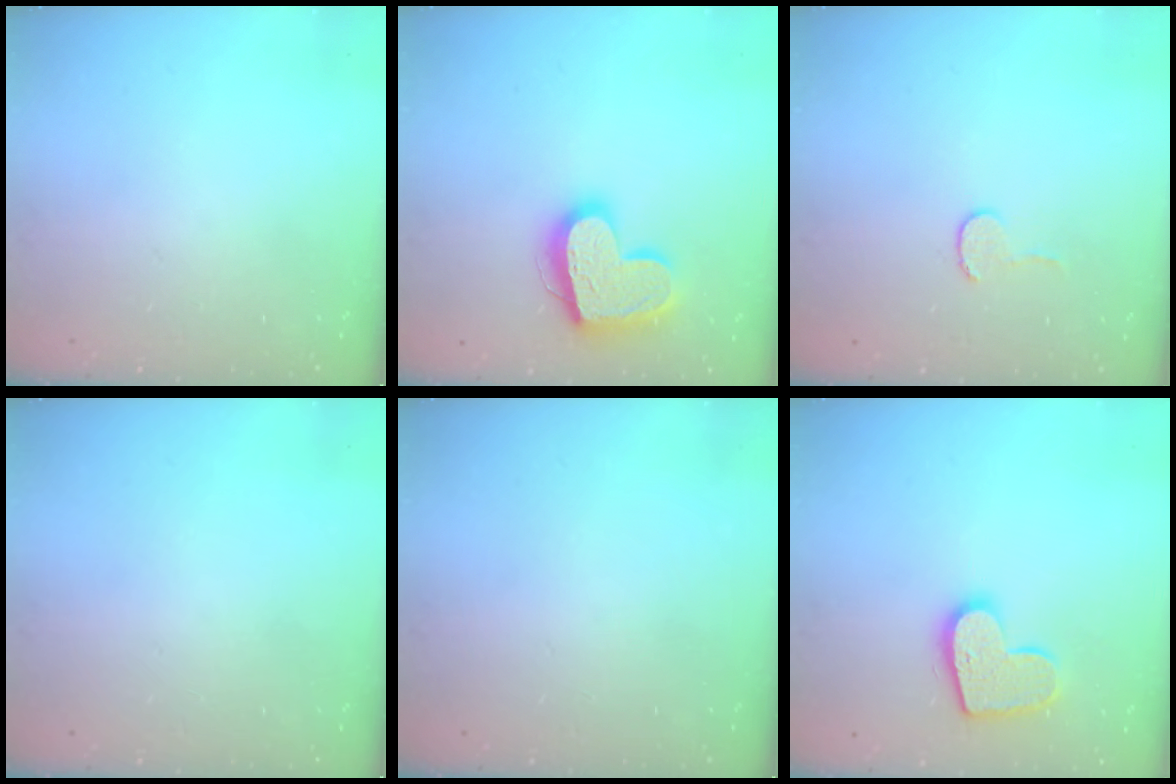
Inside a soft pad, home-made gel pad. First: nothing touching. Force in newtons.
{"total": 17.5, "press": 17.4, "slide": 1.6}
{"total": 4.1, "press": 4.1, "slide": 0.4}
{"total": 0.0}
{"total": 0.0}
{"total": 13.5, "press": 13.5, "slide": 0.8}